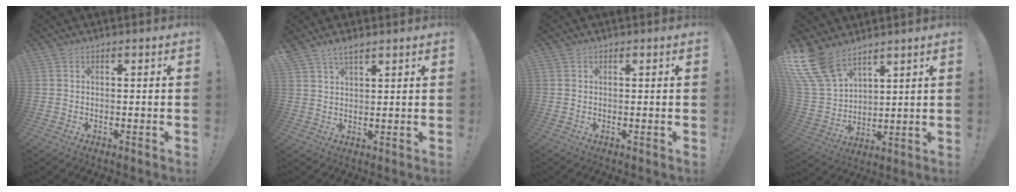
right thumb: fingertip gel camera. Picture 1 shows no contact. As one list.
[{"total": 3.6, "force": [3.0, 1.2, 1.7], "torque": [-0.022, -0.020, 0.054]}, {"total": 0.0}, {"total": 14.5, "force": [10.8, 7.3, 6.4], "torque": [-0.149, -0.070, 0.209]}]